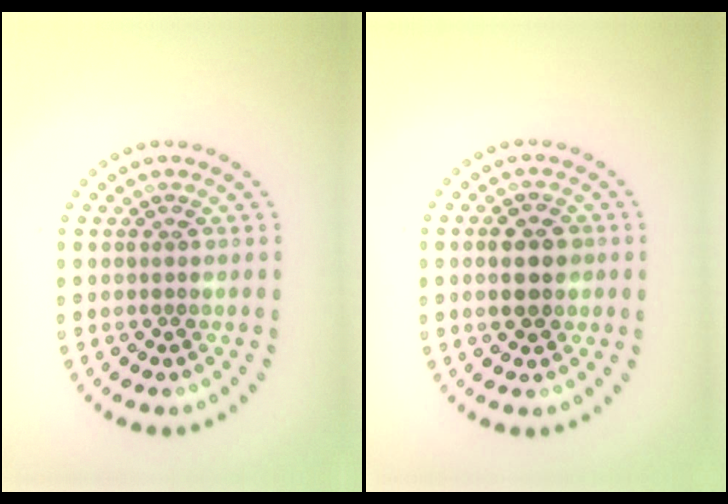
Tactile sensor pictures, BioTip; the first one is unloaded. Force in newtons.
{"total": 2.9, "press": 2.9, "slide": 0.1}